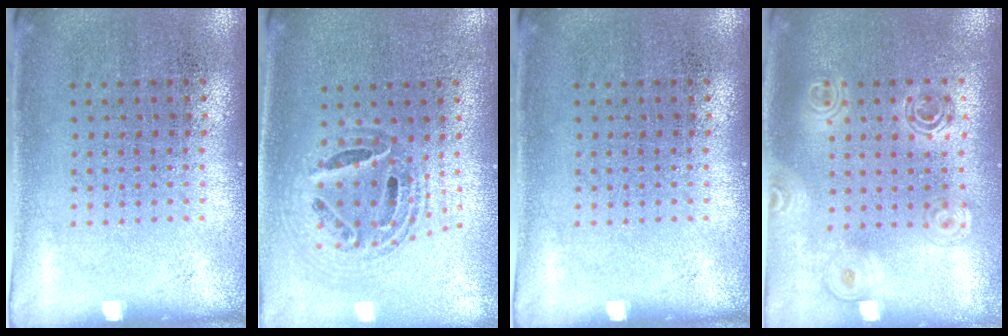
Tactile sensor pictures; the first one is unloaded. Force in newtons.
{"total": 1.0, "press": 1.0, "slide": 0.2}
{"total": 0.0}
{"total": 1.6, "press": 1.4, "slide": 0.7}